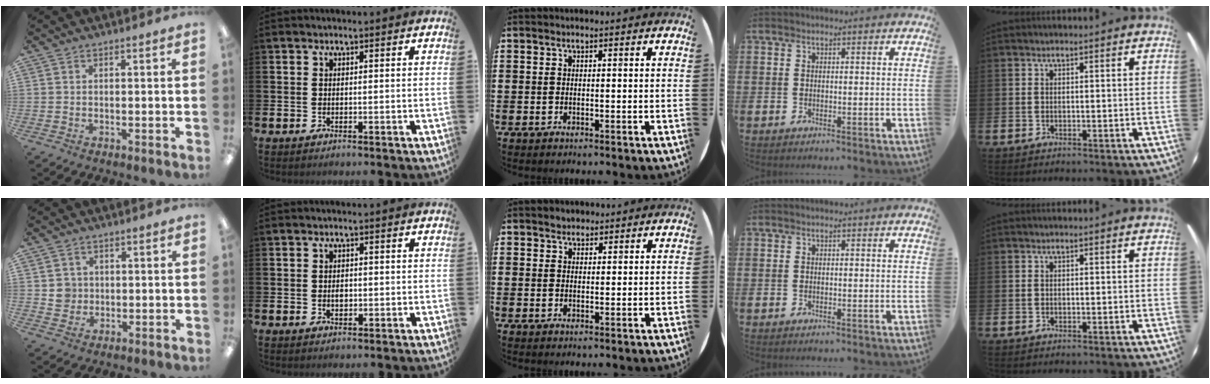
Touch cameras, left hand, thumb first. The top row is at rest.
{"thumb": {"total": 3.9, "force": [0.8, 3.9, 0.3], "torque": [0.007, -0.002, 0.009]}, "index": {"total": 1.3, "force": [0.0, 0.9, 0.9], "torque": [-0.006, 0.002, -0.005]}, "middle": {"total": 1.4, "force": [1.3, 0.6, -0.1], "torque": [0.000, 0.003, 0.026]}}